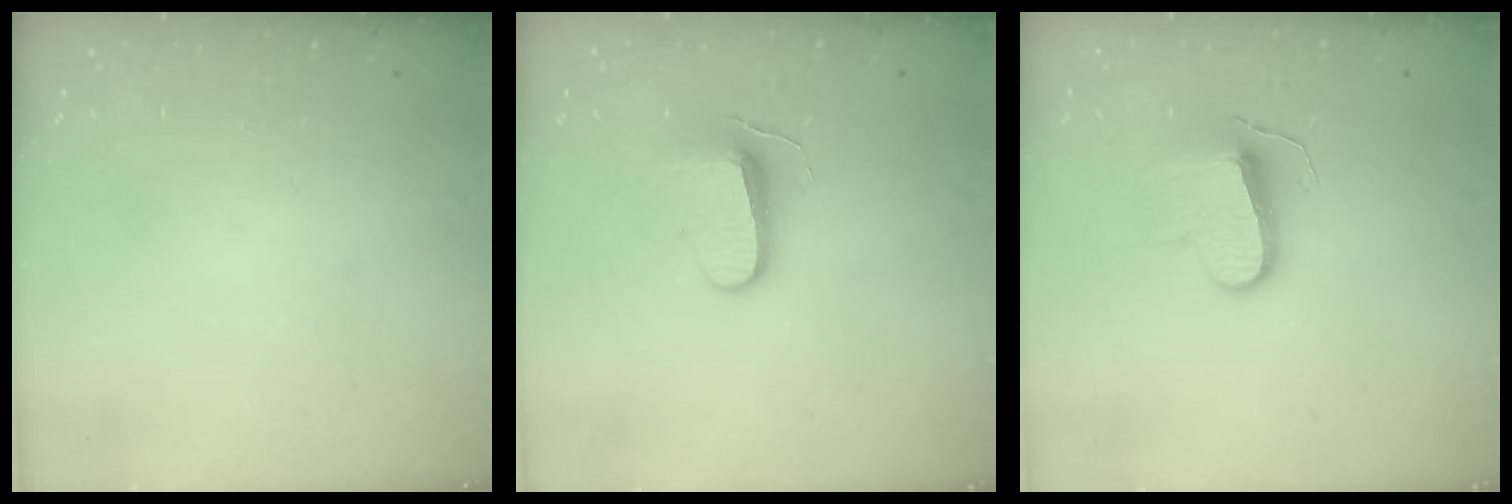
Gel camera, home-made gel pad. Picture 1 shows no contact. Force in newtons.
{"total": 8.7, "press": 8.7, "slide": 0.7}
{"total": 9.9, "press": 9.8, "slide": 0.6}